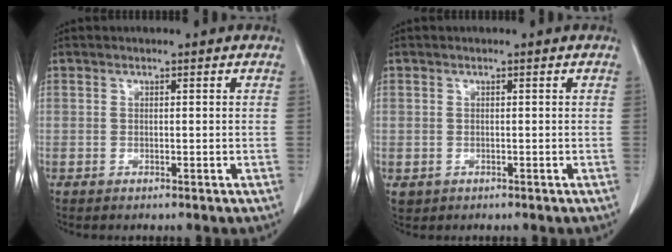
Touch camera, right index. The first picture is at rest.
{"total": 1.3, "force": [-0.2, 1.2, 0.2], "torque": [-0.007, 0.004, 0.004]}